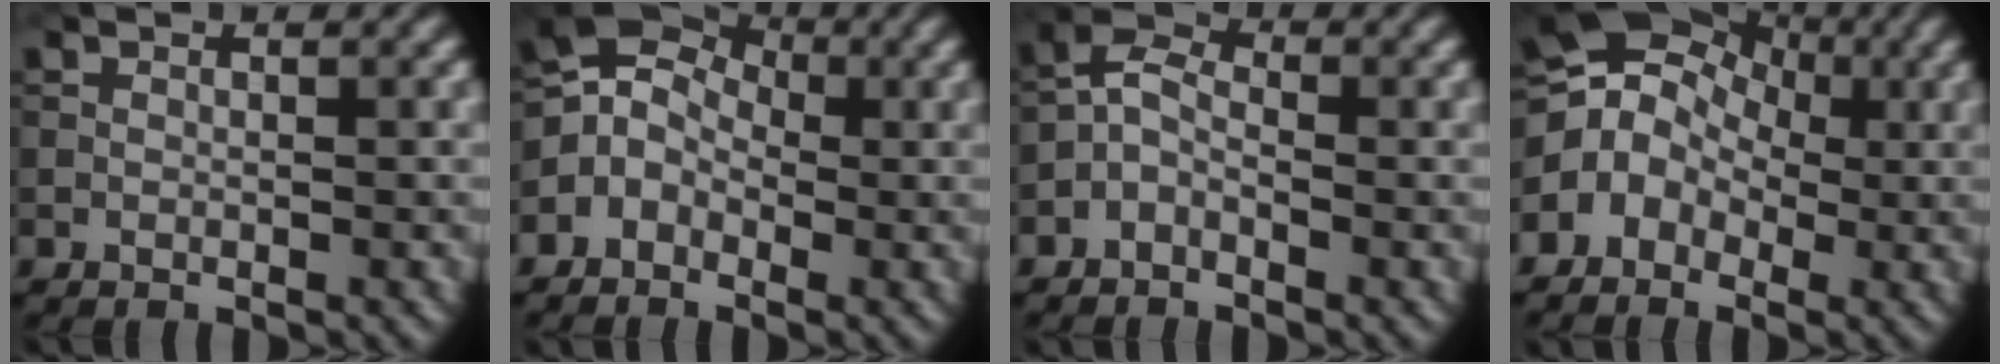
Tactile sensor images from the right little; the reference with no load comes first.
{"total": 5.0, "force": [-1.1, 4.3, 2.4], "torque": [-0.019, 0.026, -0.048]}
{"total": 2.9, "force": [-1.5, 1.8, 1.8], "torque": [-0.033, 0.012, -0.042]}
{"total": 6.8, "force": [-0.8, 5.8, 3.4], "torque": [-0.053, 0.025, -0.052]}